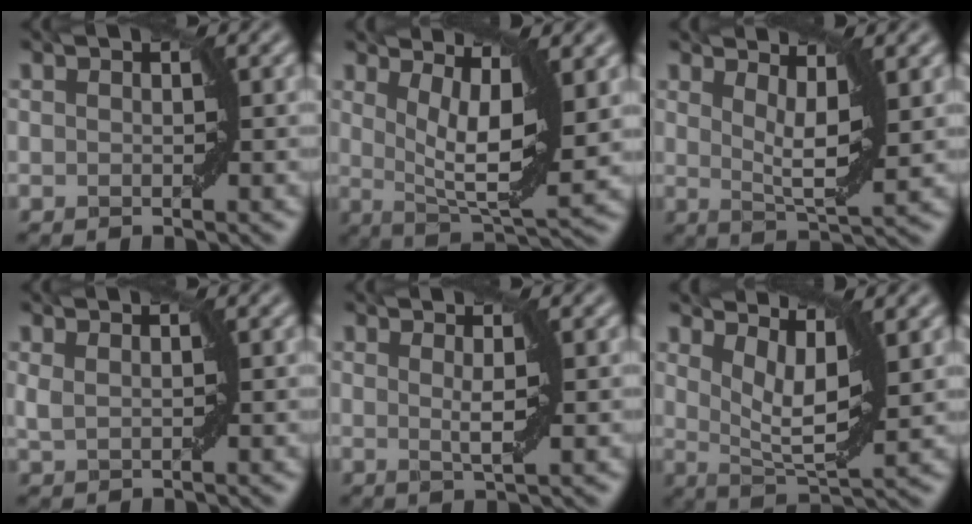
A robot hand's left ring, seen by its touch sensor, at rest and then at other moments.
{"total": 7.2, "force": [2.4, 2.0, 6.5], "torque": [-0.107, -0.010, 0.046]}
{"total": 4.1, "force": [1.9, 0.9, 3.4], "torque": [-0.058, -0.008, 0.035]}
{"total": 1.1, "force": [0.6, 0.3, 0.8], "torque": [-0.018, 0.001, 0.013]}
{"total": 1.9, "force": [0.5, 0.2, 1.8], "torque": [-0.032, -0.004, 0.009]}
{"total": 5.2, "force": [2.8, 1.4, 4.1], "torque": [-0.073, -0.006, 0.054]}